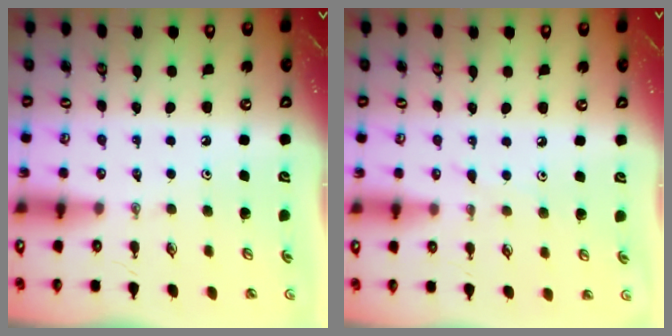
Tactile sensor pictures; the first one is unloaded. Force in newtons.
{"total": 2.5, "press": 2.5, "slide": 0.4}